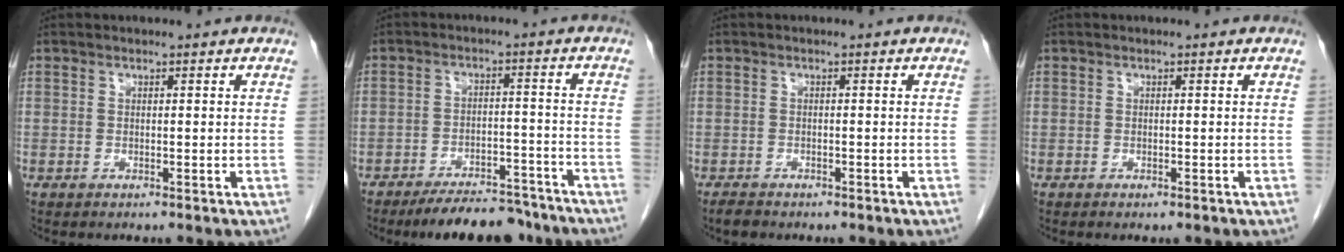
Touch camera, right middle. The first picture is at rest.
{"total": 11.0, "force": [-9.7, 3.4, 4.0], "torque": [-0.042, 0.011, -0.140]}
{"total": 1.8, "force": [-1.5, 0.7, 0.6], "torque": [-0.019, -0.003, -0.021]}
{"total": 0.5, "force": [-0.4, 0.2, 0.3], "torque": [-0.010, -0.002, -0.003]}